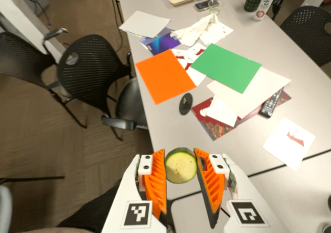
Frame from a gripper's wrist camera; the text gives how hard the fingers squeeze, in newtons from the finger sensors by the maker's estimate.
{"total": 10.2, "left": 10.4, "right": 10.1}